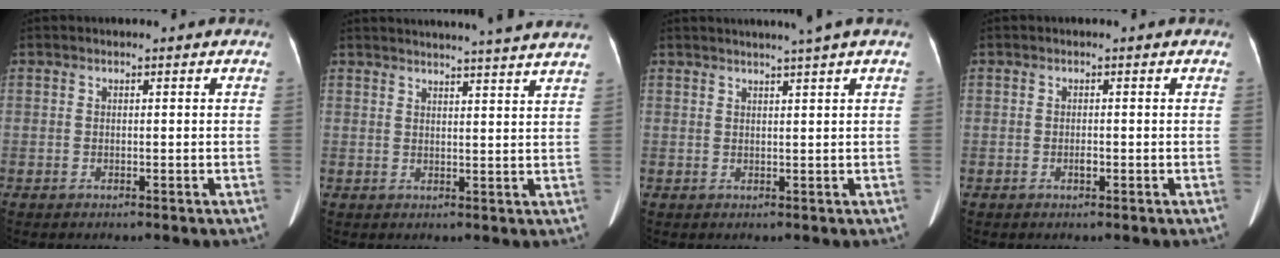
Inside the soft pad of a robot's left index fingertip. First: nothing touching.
{"total": 16.0, "force": [15.0, -1.1, 5.6], "torque": [-0.091, -0.024, 0.177]}
{"total": 4.2, "force": [3.3, -1.2, 2.3], "torque": [-0.031, 0.006, 0.045]}
{"total": 0.8, "force": [-0.3, 0.3, 0.6], "torque": [-0.015, 0.000, -0.004]}